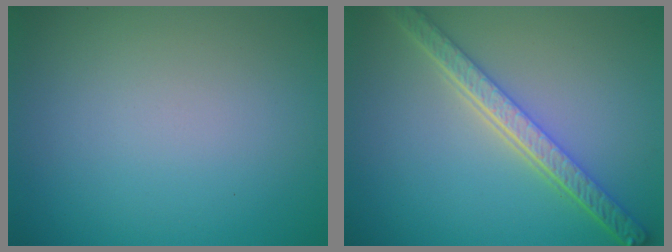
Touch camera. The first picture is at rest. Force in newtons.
{"total": 5.4, "press": 4.2, "slide": 3.4}